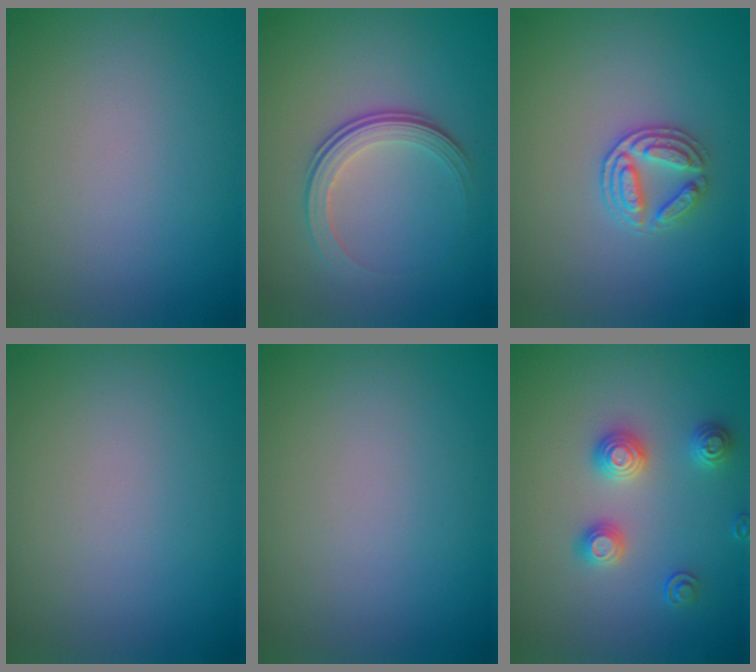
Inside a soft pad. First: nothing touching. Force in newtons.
{"total": 3.6, "press": 2.4, "slide": 2.7}
{"total": 2.9, "press": 2.7, "slide": 1.0}
{"total": 0.0}
{"total": 0.0}
{"total": 2.8, "press": 2.7, "slide": 0.8}